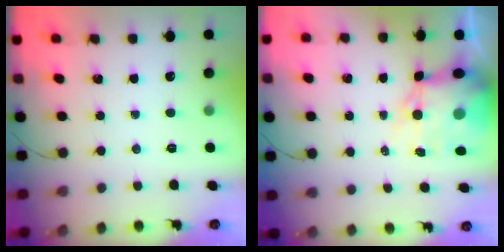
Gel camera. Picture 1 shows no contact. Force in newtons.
{"total": 11.1, "press": 10.7, "slide": 2.8}